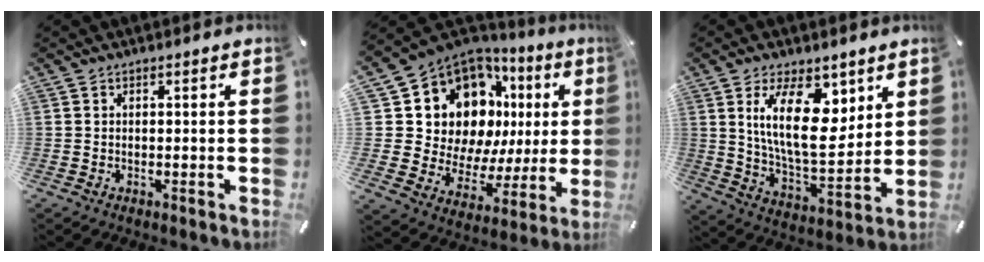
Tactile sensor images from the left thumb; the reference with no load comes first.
{"total": 17.1, "force": [8.2, 12.4, 8.4], "torque": [-0.143, -0.076, 0.165]}
{"total": 16.9, "force": [7.2, 8.5, 12.7], "torque": [-0.234, -0.030, 0.120]}